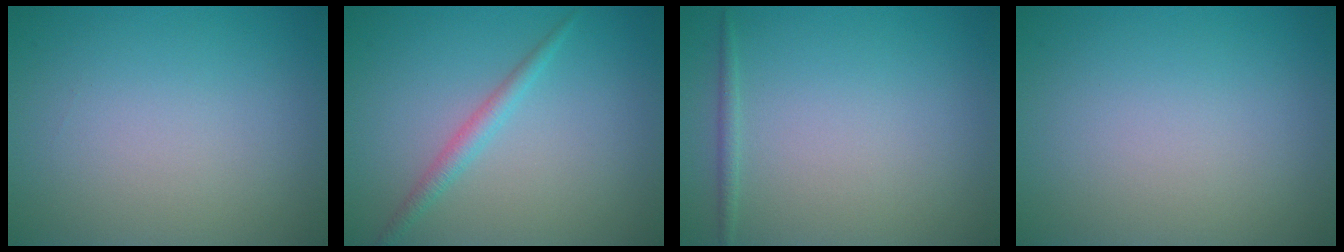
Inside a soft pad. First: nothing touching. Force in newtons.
{"total": 1.7, "press": 1.7, "slide": 0.1}
{"total": 0.8, "press": 0.8, "slide": 0.1}
{"total": 0.0}